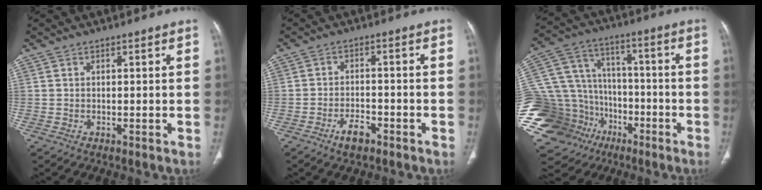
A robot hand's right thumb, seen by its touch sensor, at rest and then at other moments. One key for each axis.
{"total": 3.6, "fx": -2.3, "fy": 2.1, "fz": 1.7, "tx": -0.031, "ty": 0.021, "tz": -0.038}
{"total": 31.8, "fx": -12.6, "fy": 24.6, "fz": 15.8, "tx": -0.388, "ty": 0.082, "tz": -0.205}